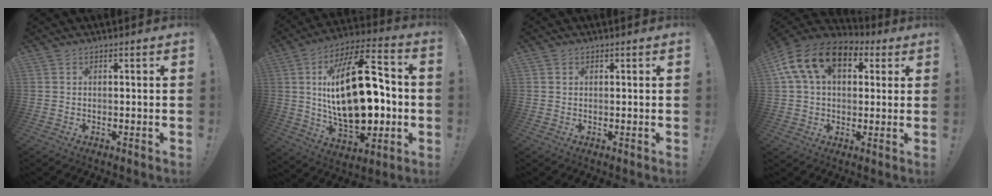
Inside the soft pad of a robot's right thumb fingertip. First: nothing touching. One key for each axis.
{"total": 29.3, "fx": 0.6, "fy": 14.7, "fz": 25.3, "tx": -0.448, "ty": 0.000, "tz": 0.009}
{"total": 0.9, "fx": 0.4, "fy": 0.7, "fz": 0.0, "tx": 0.008, "ty": -0.001, "tz": 0.007}
{"total": 16.6, "fx": 6.5, "fy": 10.3, "fz": 11.3, "tx": -0.199, "ty": -0.009, "tz": 0.118}